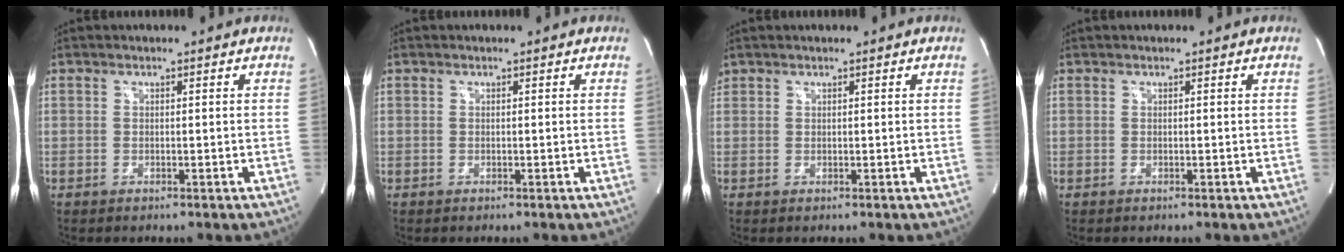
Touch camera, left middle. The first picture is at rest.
{"total": 0.0}
{"total": 0.7, "force": [0.6, 0.4, 0.0], "torque": [-0.001, 0.014, 0.013]}
{"total": 0.0}